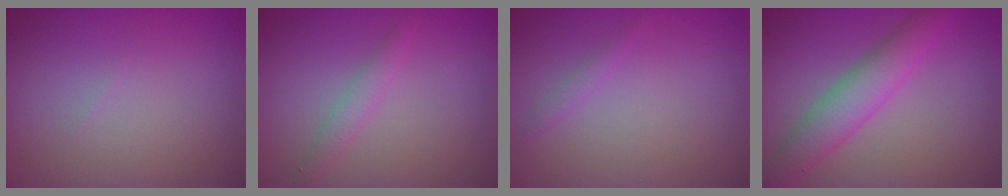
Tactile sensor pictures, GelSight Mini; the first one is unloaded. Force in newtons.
{"total": 1.6, "press": 1.6, "slide": 0.0}
{"total": 0.8, "press": 0.8, "slide": 0.0}
{"total": 4.5, "press": 4.5, "slide": 0.2}